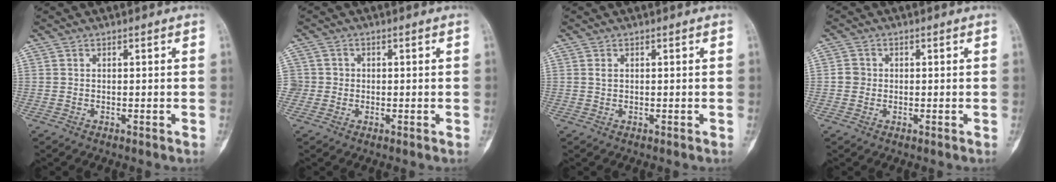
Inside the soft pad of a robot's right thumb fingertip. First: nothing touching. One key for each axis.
{"total": 2.9, "fx": -0.2, "fy": 2.9, "fz": 0.1, "tx": 0.021, "ty": 0.009, "tz": -0.007}
{"total": 0.8, "fx": 0.3, "fy": 0.5, "fz": 0.5, "tx": -0.008, "ty": 0.004, "tz": 0.006}
{"total": 2.1, "fx": -0.1, "fy": 2.0, "fz": 0.6, "tx": 0.002, "ty": 0.006, "tz": -0.004}